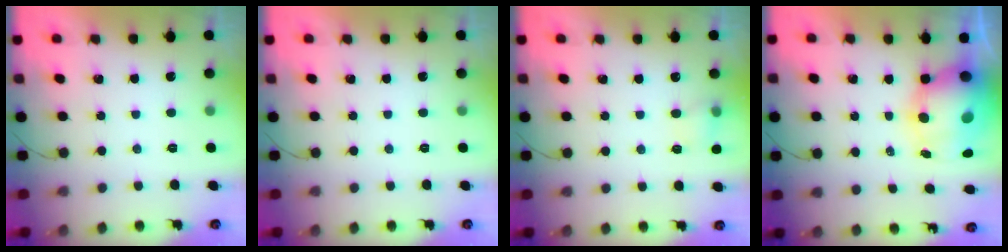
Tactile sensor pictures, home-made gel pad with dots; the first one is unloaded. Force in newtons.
{"total": 0.0}
{"total": 4.9, "press": 4.7, "slide": 1.3}
{"total": 13.1, "press": 12.7, "slide": 3.1}